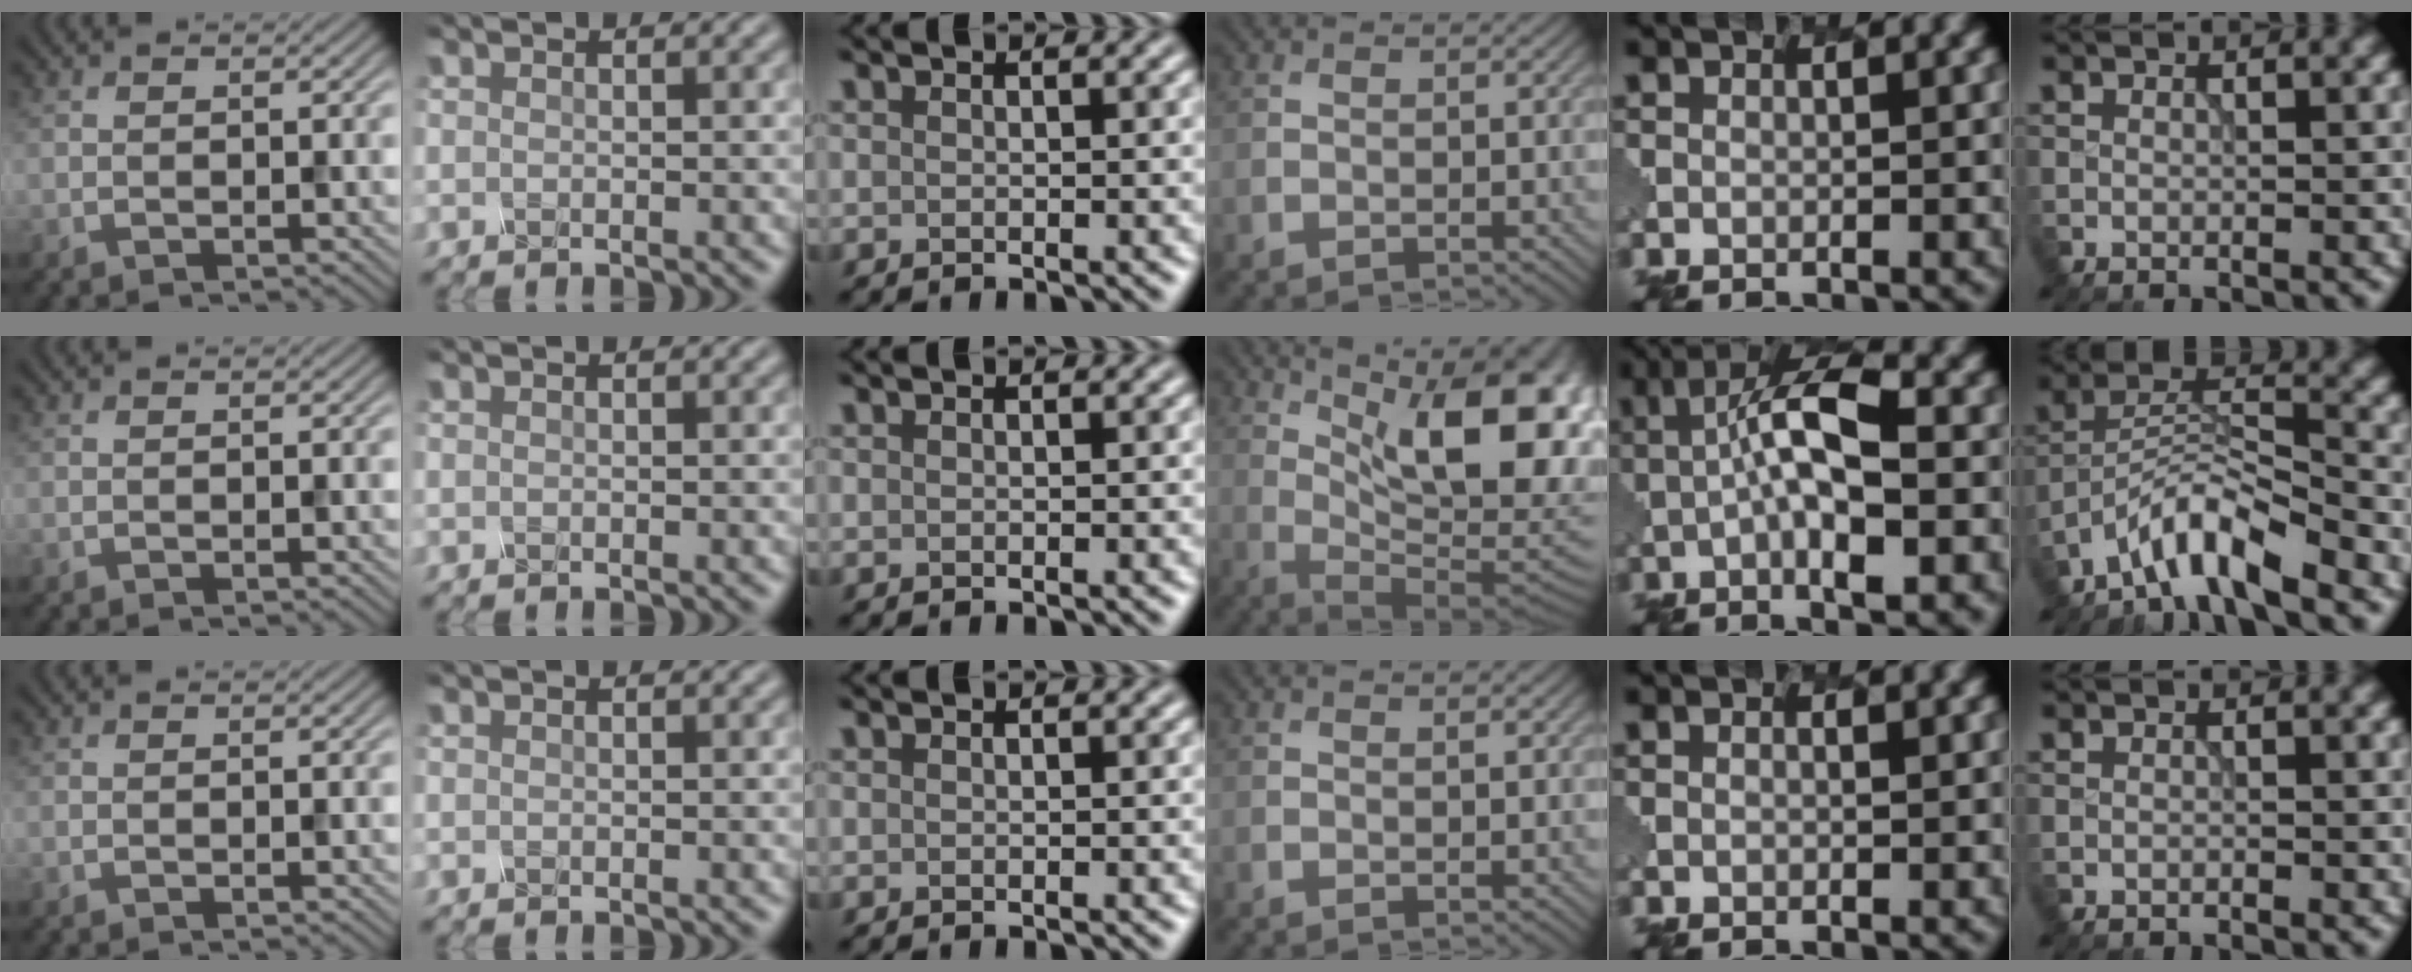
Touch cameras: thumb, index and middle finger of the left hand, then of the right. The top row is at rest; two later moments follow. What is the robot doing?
{"motion": "shake", "object": "salt shaker"}